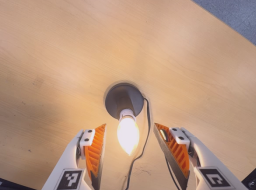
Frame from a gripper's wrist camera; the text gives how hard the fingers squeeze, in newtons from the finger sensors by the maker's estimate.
{"total": 0.0}